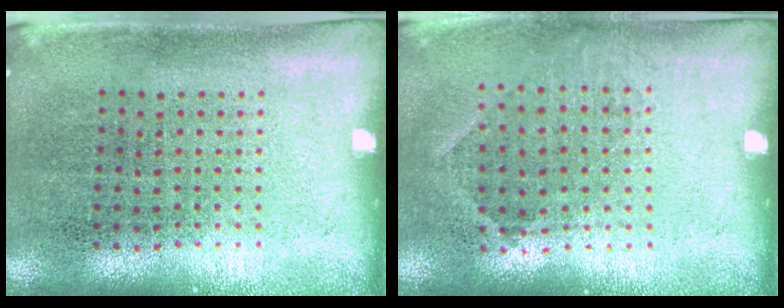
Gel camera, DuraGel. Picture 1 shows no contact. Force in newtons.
{"total": 0.9, "press": 0.6, "slide": 0.6}